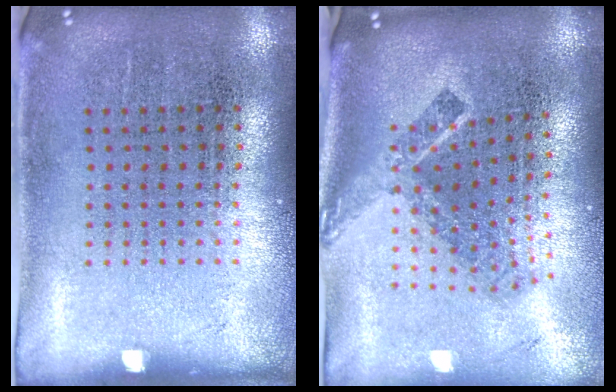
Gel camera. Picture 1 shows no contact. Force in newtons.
{"total": 2.4, "press": 1.6, "slide": 1.8}